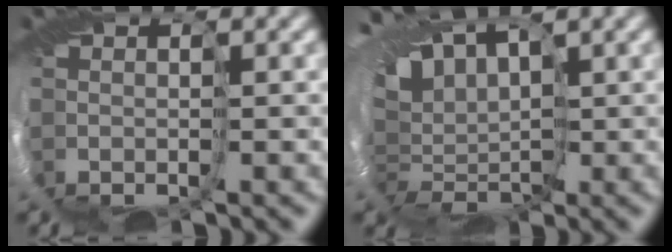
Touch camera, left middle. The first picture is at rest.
{"total": 11.3, "force": [4.1, 6.0, 8.6], "torque": [-0.159, 0.025, 0.083]}